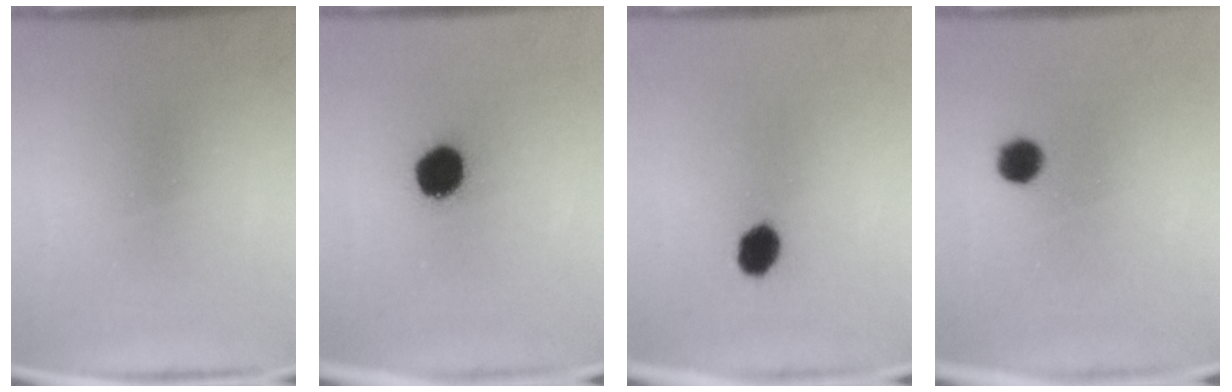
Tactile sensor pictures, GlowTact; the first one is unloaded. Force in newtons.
{"total": 9.5}
{"total": 5.4}
{"total": 4.3}